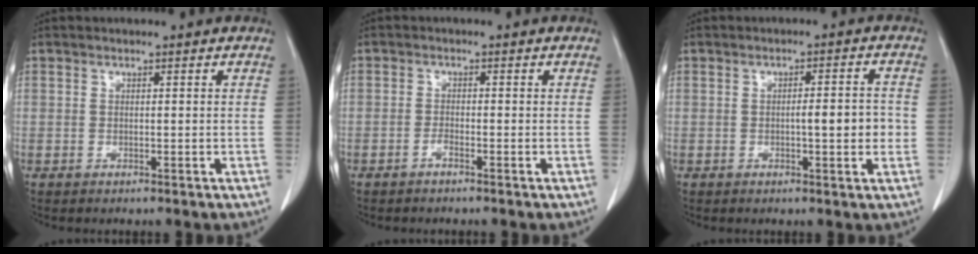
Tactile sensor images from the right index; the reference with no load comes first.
{"total": 1.0, "force": [-0.7, 0.1, 0.7], "torque": [-0.011, 0.003, -0.013]}
{"total": 4.8, "force": [-0.6, 0.7, 4.7], "torque": [-0.071, 0.004, -0.006]}